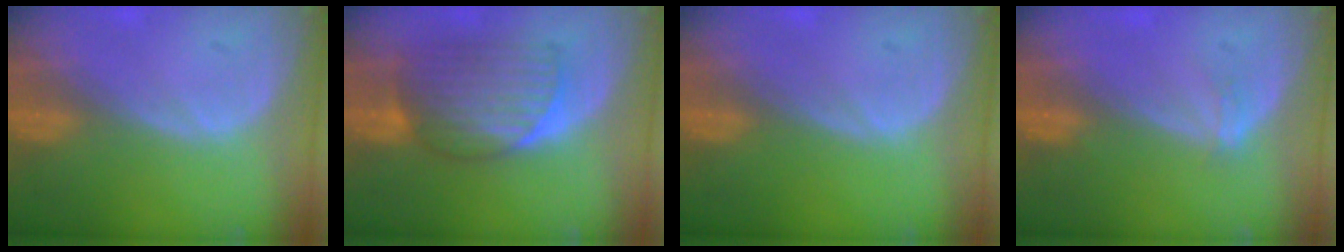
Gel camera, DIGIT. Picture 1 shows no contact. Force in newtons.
{"total": 7.4, "press": 7.3, "slide": 0.9}
{"total": 0.0}
{"total": 1.5, "press": 1.1, "slide": 1.0}